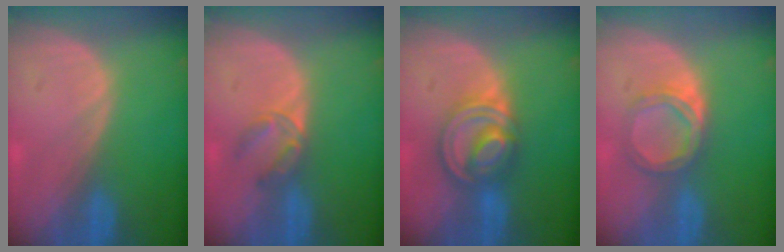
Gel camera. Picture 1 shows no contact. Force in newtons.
{"total": 3.5, "press": 3.3, "slide": 1.0}
{"total": 7.9, "press": 6.8, "slide": 3.9}
{"total": 4.6, "press": 4.5, "slide": 0.8}